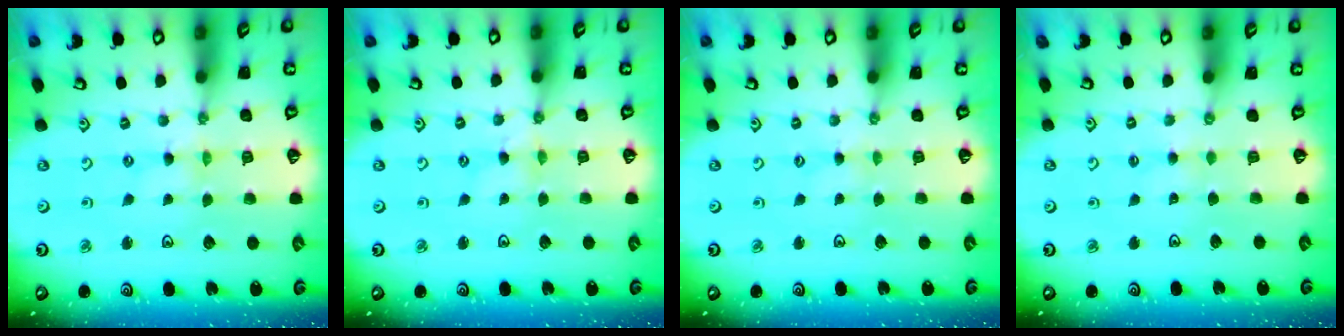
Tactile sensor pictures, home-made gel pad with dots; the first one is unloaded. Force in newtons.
{"total": 0.0}
{"total": 0.0}
{"total": 1.4, "press": 1.4, "slide": 0.3}